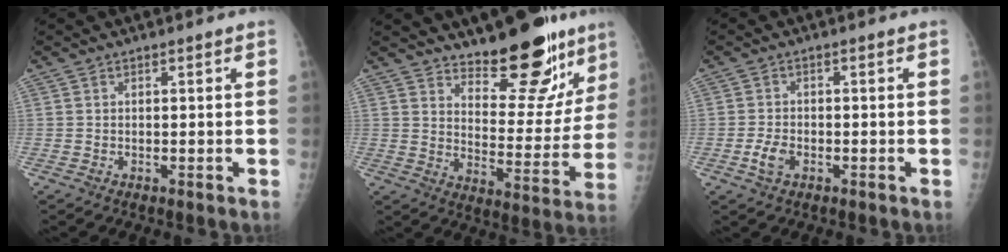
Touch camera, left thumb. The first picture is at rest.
{"total": 16.9, "force": [12.8, 6.1, 9.2], "torque": [-0.072, -0.104, 0.187]}
{"total": 3.2, "force": [-1.3, 2.0, 2.2], "torque": [-0.045, 0.007, -0.025]}